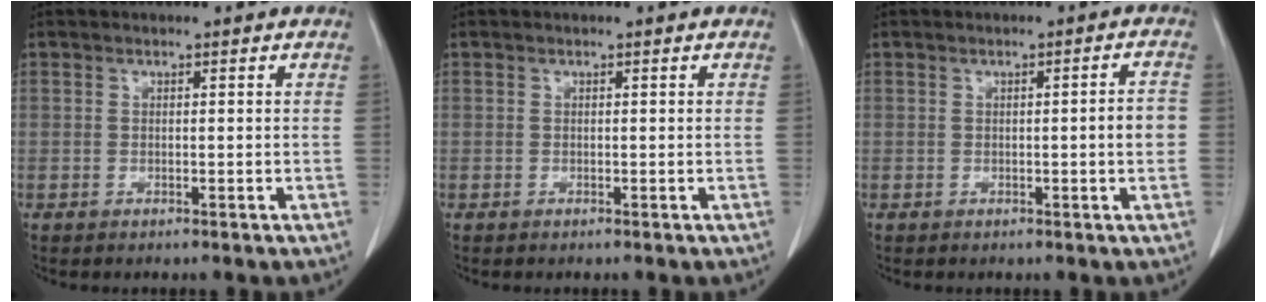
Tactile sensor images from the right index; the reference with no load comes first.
{"total": 0.0}
{"total": 3.3, "force": [-0.3, 0.2, 3.3], "torque": [-0.042, 0.002, -0.005]}